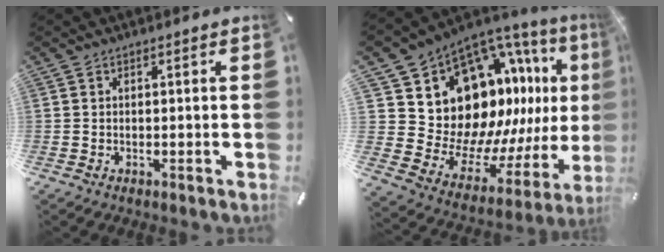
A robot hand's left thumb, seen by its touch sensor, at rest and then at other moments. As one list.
[{"total": 14.0, "force": [5.7, 11.7, 5.3], "torque": [-0.076, -0.100, 0.129]}]